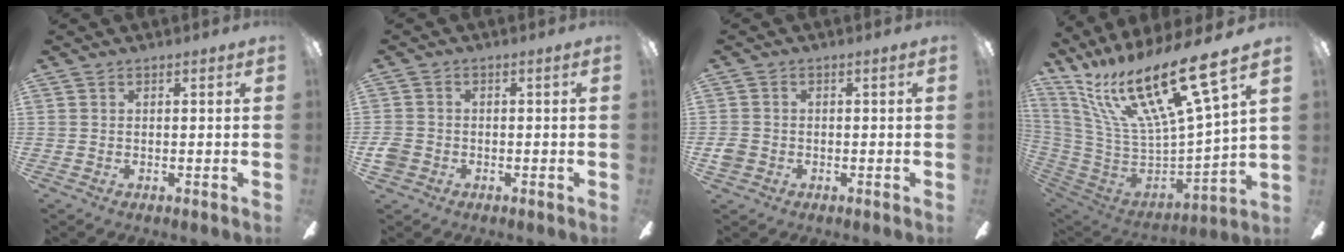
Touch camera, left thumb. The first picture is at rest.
{"total": 3.0, "force": [-1.4, 2.3, 1.3], "torque": [-0.025, 0.005, -0.027]}
{"total": 2.4, "force": [-1.2, 1.9, 1.0], "torque": [-0.014, 0.006, -0.023]}
{"total": 24.7, "force": [15.2, 6.4, 18.4], "torque": [-0.349, -0.100, 0.245]}